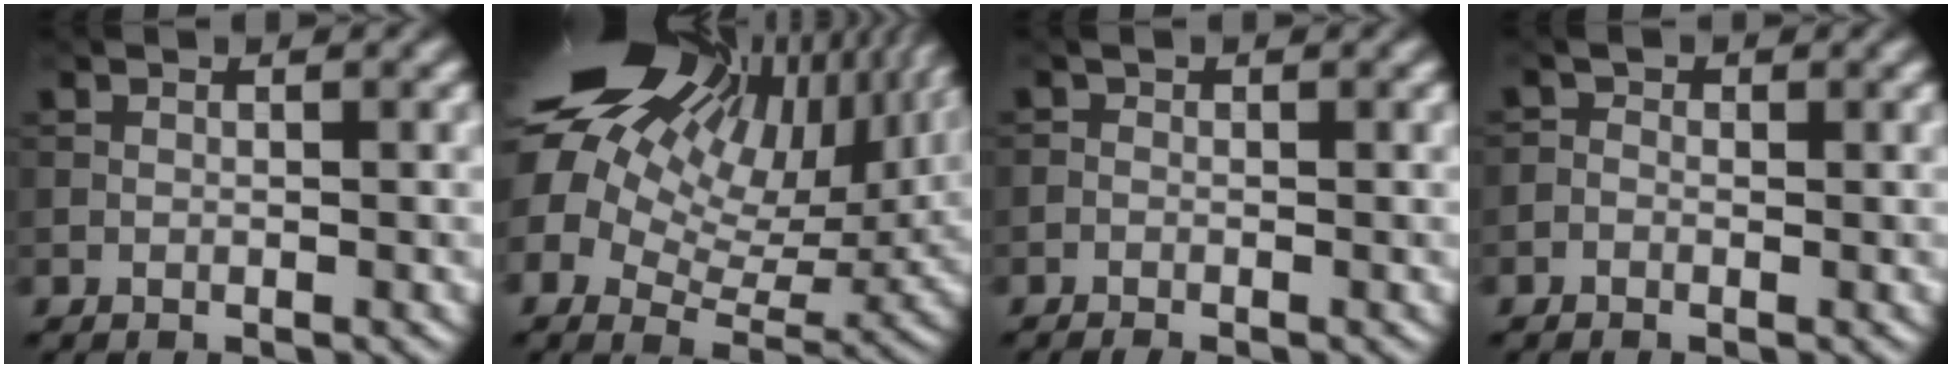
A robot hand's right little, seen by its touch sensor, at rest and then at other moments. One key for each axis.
{"total": 21.6, "fx": 9.4, "fy": 13.0, "fz": 14.4, "tx": -0.305, "ty": 0.051, "tz": 0.162}
{"total": 0.9, "fx": -0.7, "fy": 0.2, "fz": 0.4, "tx": -0.008, "ty": -0.002, "tz": -0.019}
{"total": 0.9, "fx": -0.3, "fy": 0.8, "fz": 0.3, "tx": -0.005, "ty": -0.001, "tz": -0.015}